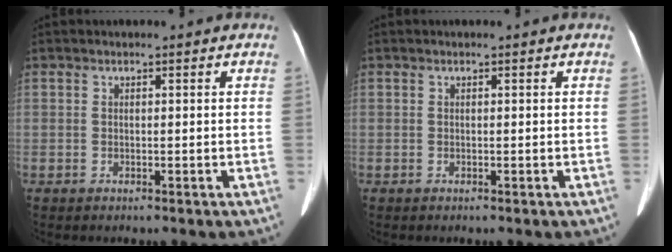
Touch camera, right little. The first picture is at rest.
{"total": 0.0}